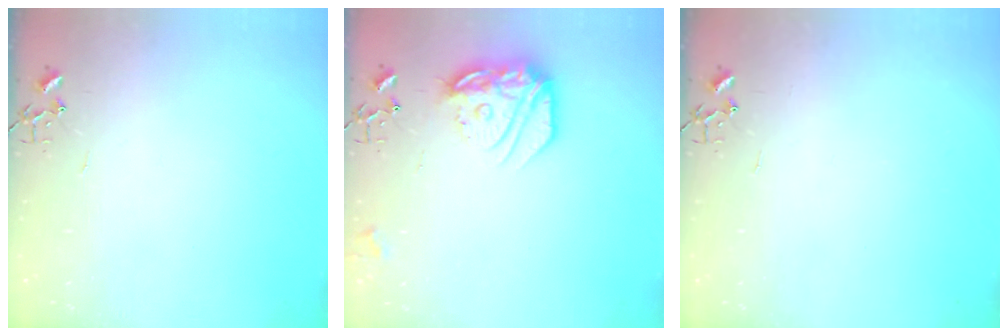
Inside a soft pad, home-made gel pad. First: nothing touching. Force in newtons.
{"total": 17.4, "press": 17.3, "slide": 1.2}
{"total": 0.0}